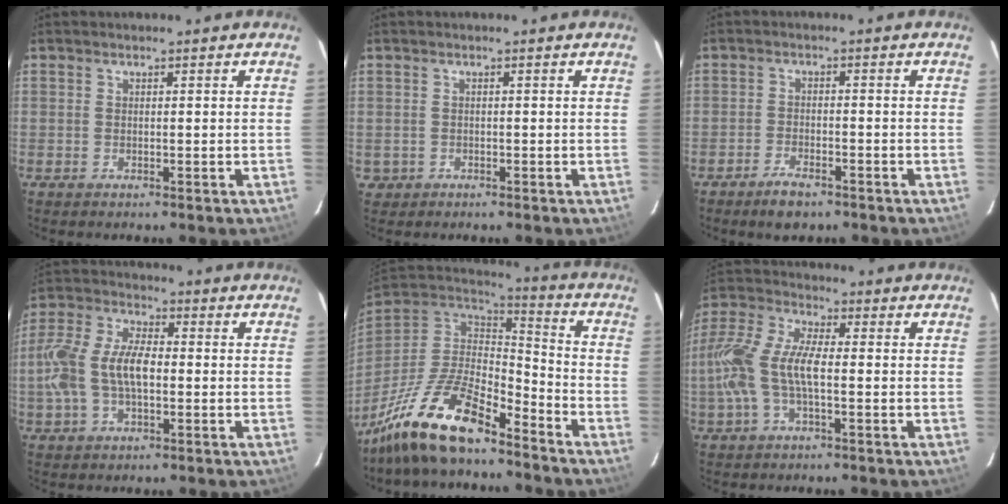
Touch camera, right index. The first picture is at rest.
{"total": 1.8, "force": [-0.4, 1.8, 0.2], "torque": [-0.006, 0.002, -0.002]}
{"total": 4.7, "force": [-3.5, 1.9, 2.4], "torque": [-0.061, -0.001, -0.061]}
{"total": 11.9, "force": [-1.2, 6.2, 10.1], "torque": [-0.217, 0.014, -0.023]}
{"total": 19.4, "force": [-14.1, 5.9, 11.9], "torque": [-0.248, -0.018, -0.262]}
{"total": 12.8, "force": [-1.8, 4.8, 11.8], "torque": [-0.253, 0.008, -0.040]}